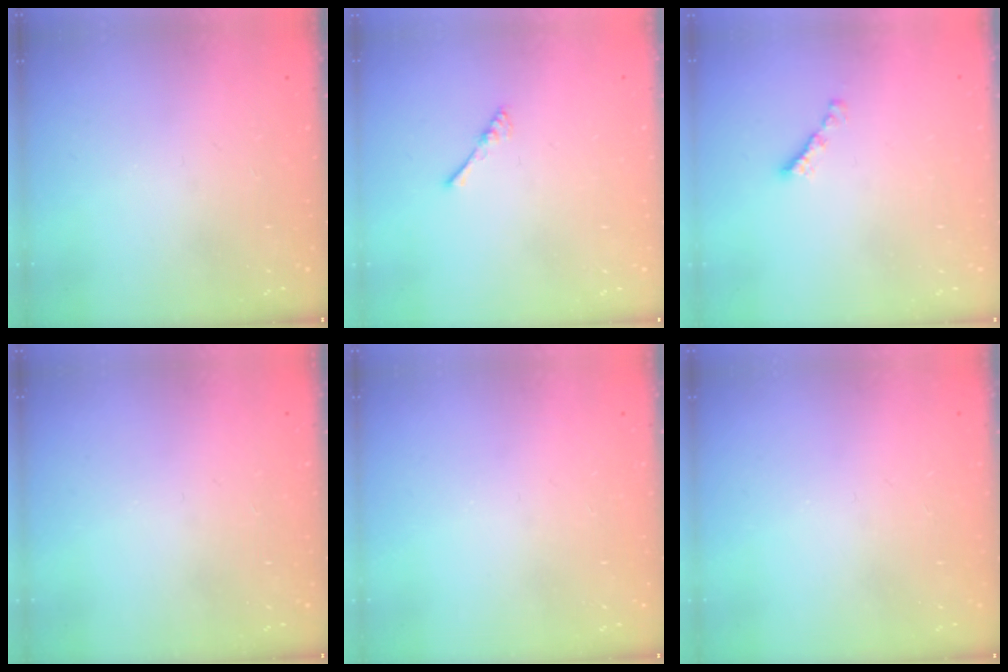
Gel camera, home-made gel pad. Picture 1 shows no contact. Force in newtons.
{"total": 2.4, "press": 2.4, "slide": 0.5}
{"total": 2.1, "press": 2.0, "slide": 0.7}
{"total": 0.0}
{"total": 0.0}
{"total": 0.0}